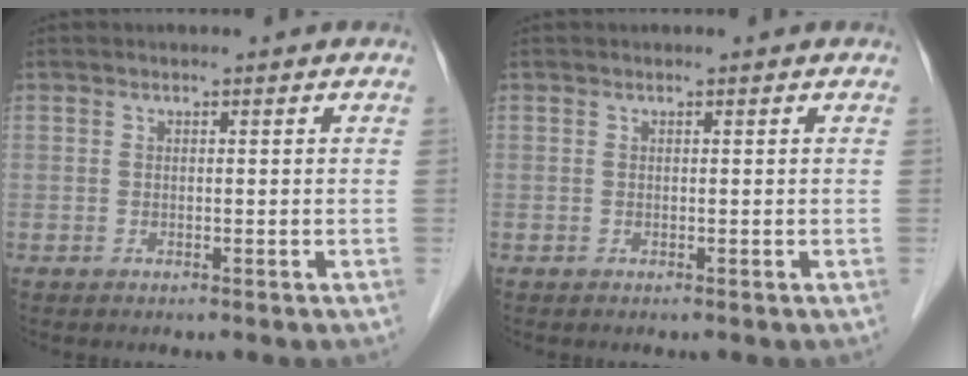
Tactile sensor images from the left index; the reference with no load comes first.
{"total": 0.0}